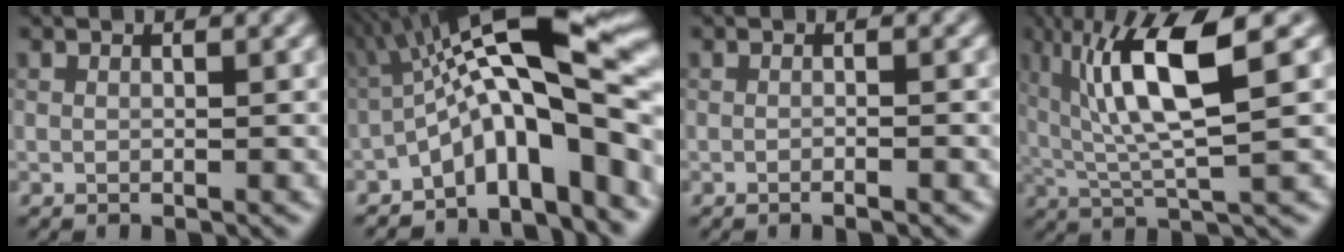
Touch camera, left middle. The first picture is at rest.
{"total": 12.3, "force": [-2.5, 2.9, 11.8], "torque": [-0.173, 0.037, -0.035]}
{"total": 1.1, "force": [-0.8, 0.1, 0.8], "torque": [-0.007, -0.003, -0.012]}
{"total": 7.6, "force": [2.3, 1.4, 7.1], "torque": [-0.137, 0.005, 0.053]}